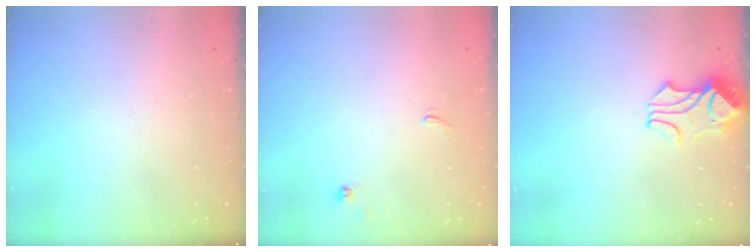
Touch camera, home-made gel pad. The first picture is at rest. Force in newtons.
{"total": 0.5, "press": 0.4, "slide": 0.4}
{"total": 1.8, "press": 1.4, "slide": 1.0}